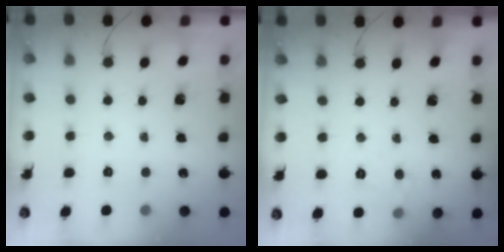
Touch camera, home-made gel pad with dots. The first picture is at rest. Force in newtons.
{"total": 3.8, "press": 3.6, "slide": 1.3}